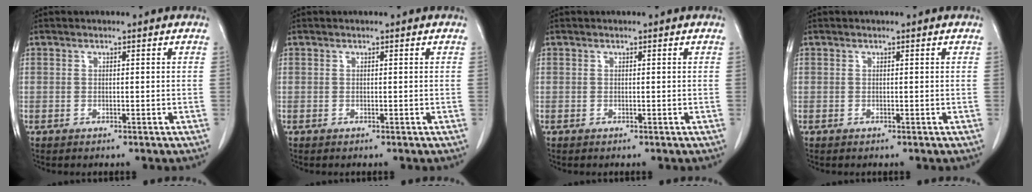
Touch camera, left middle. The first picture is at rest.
{"total": 0.0}
{"total": 0.0}
{"total": 0.0}